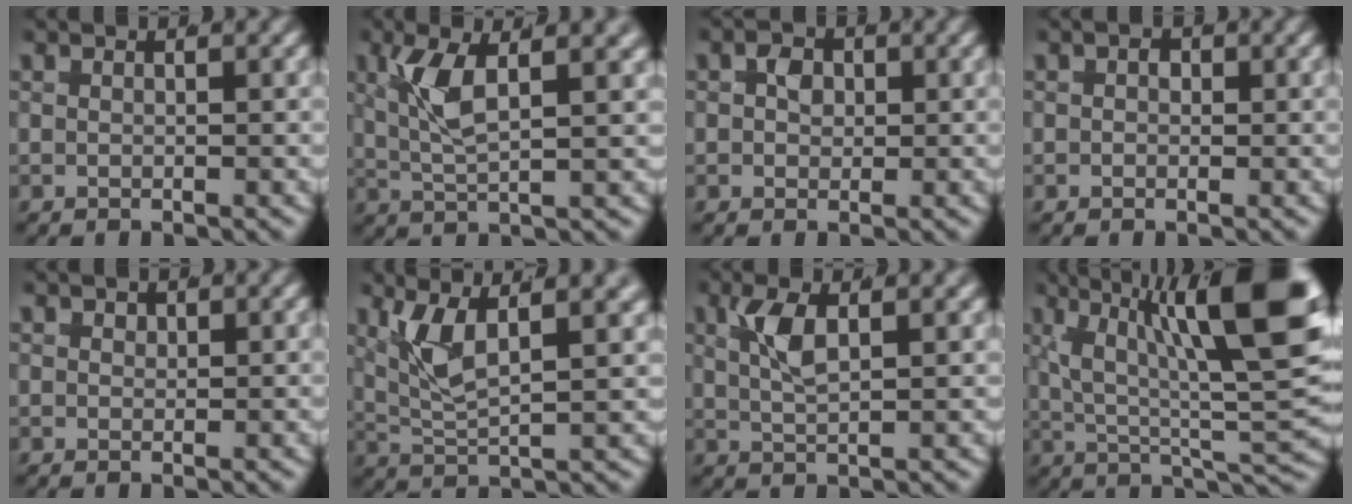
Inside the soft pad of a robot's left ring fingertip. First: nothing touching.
{"total": 4.5, "force": [1.2, 1.5, 4.0], "torque": [-0.095, -0.005, 0.023]}
{"total": 1.9, "force": [-0.1, 1.6, 1.0], "torque": [-0.024, -0.008, 0.001]}
{"total": 1.3, "force": [-0.2, 1.1, 0.6], "torque": [-0.017, -0.005, -0.004]}
{"total": 0.8, "force": [0.3, 0.7, 0.3], "torque": [-0.011, -0.005, 0.010]}
{"total": 5.4, "force": [1.9, 2.5, 4.3], "torque": [-0.100, -0.001, 0.029]}
{"total": 2.9, "force": [0.6, 0.9, 2.7], "torque": [-0.068, -0.006, 0.015]}
{"total": 14.2, "force": [2.6, 6.0, 12.7], "torque": [-0.165, -0.006, 0.039]}